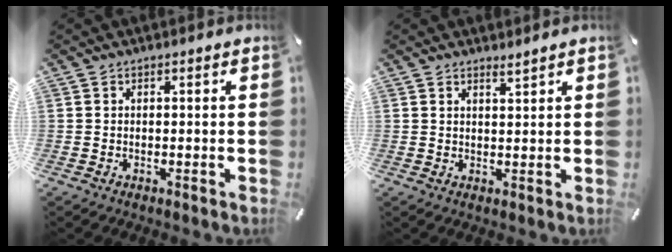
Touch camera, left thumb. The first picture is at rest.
{"total": 2.1, "force": [1.9, 0.2, 0.8], "torque": [-0.017, -0.008, 0.035]}